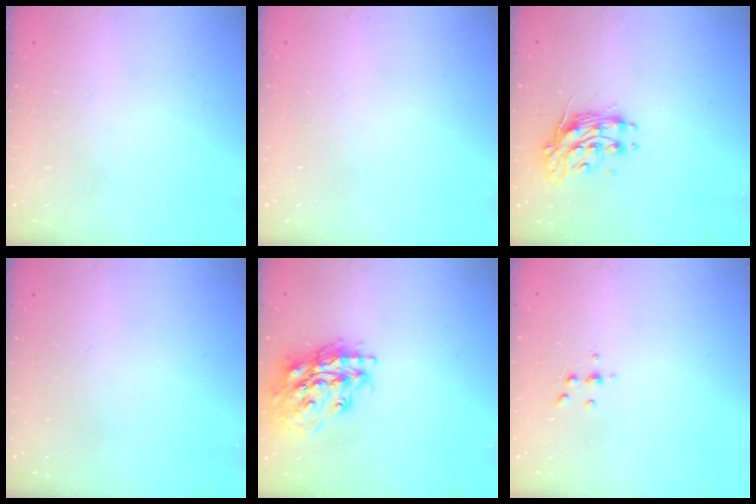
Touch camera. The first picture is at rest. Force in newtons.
{"total": 0.0}
{"total": 10.9, "press": 10.9, "slide": 0.5}
{"total": 0.0}
{"total": 17.4, "press": 17.3, "slide": 2.4}
{"total": 3.9, "press": 3.9, "slide": 0.6}